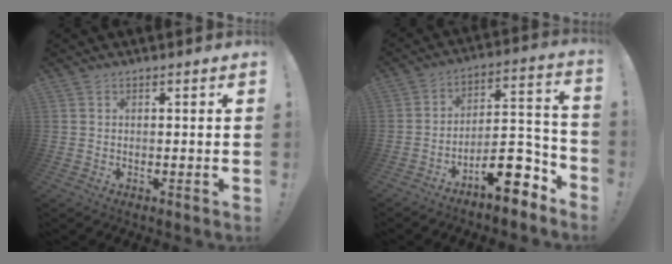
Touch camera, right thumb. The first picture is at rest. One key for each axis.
{"total": 14.5, "fx": -9.4, "fy": 5.9, "fz": 9.4, "tx": -0.104, "ty": 0.062, "tz": -0.151}